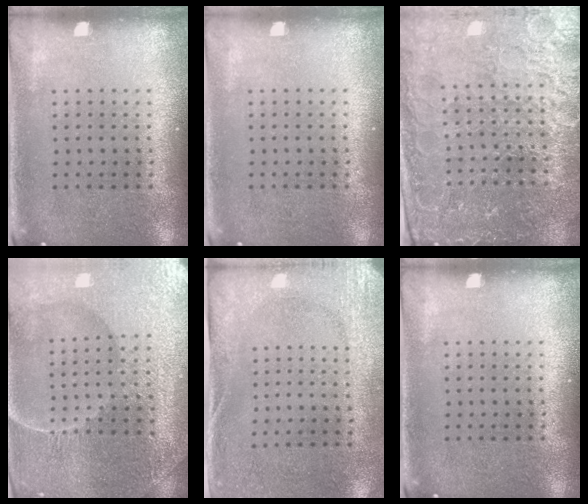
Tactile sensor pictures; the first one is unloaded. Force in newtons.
{"total": 0.0}
{"total": 4.3, "press": 4.2, "slide": 1.1}
{"total": 5.0, "press": 4.8, "slide": 1.5}
{"total": 2.8, "press": 2.2, "slide": 1.7}
{"total": 0.0}